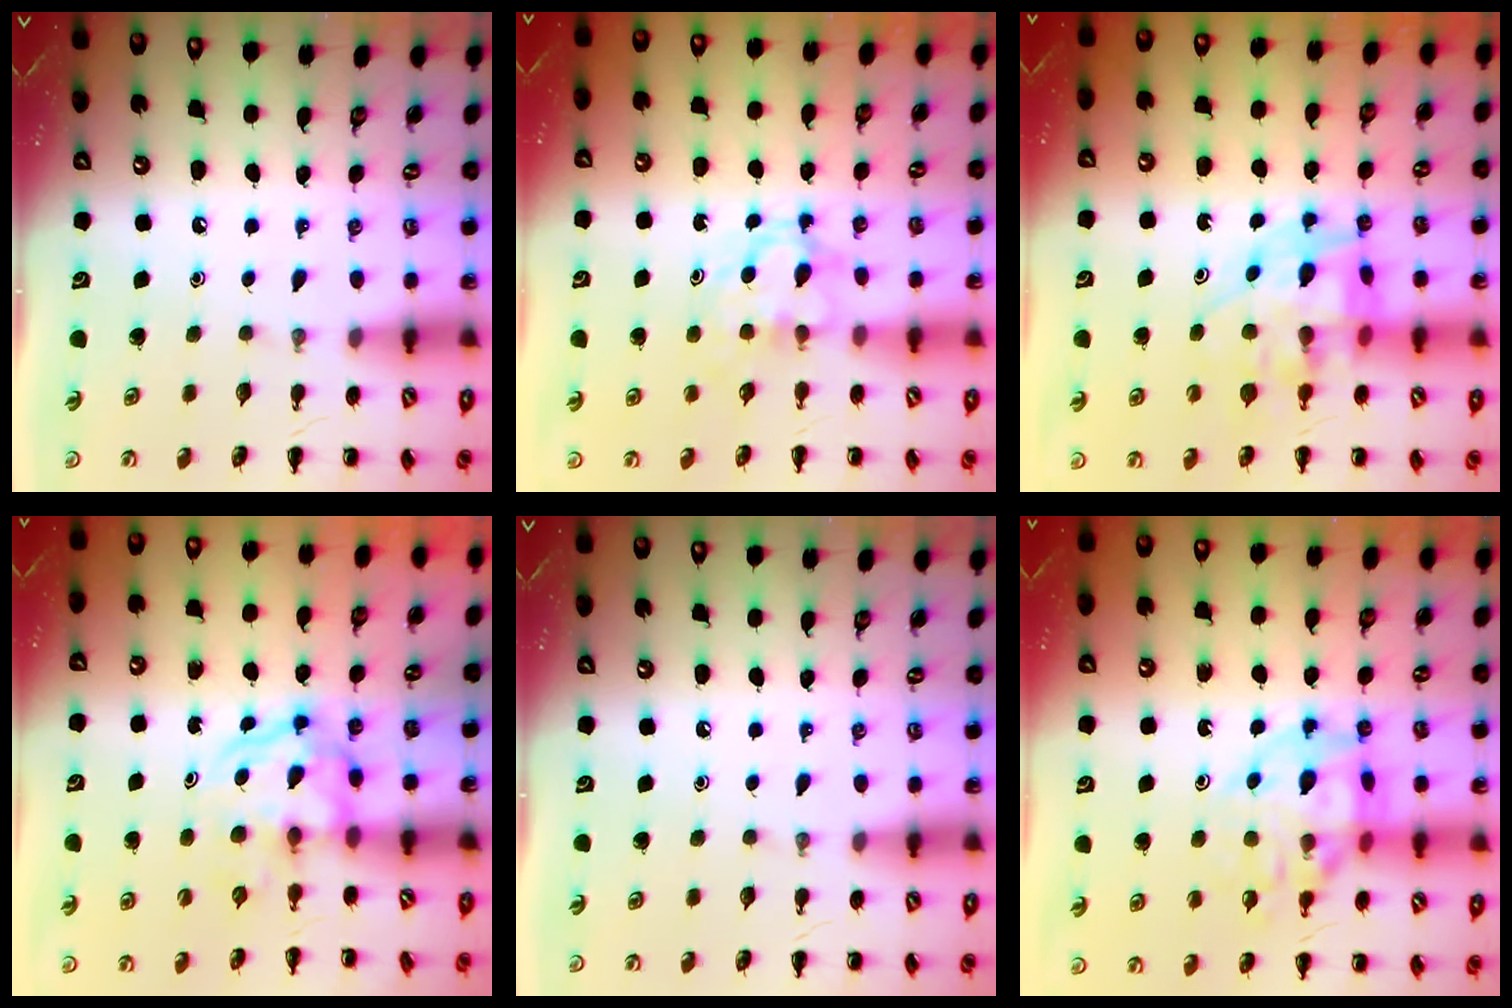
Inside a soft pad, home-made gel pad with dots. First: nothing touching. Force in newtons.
{"total": 4.9, "press": 4.8, "slide": 0.9}
{"total": 12.0, "press": 11.5, "slide": 3.3}
{"total": 3.9, "press": 3.9, "slide": 0.4}
{"total": 0.0}
{"total": 14.2, "press": 14.0, "slide": 2.6}